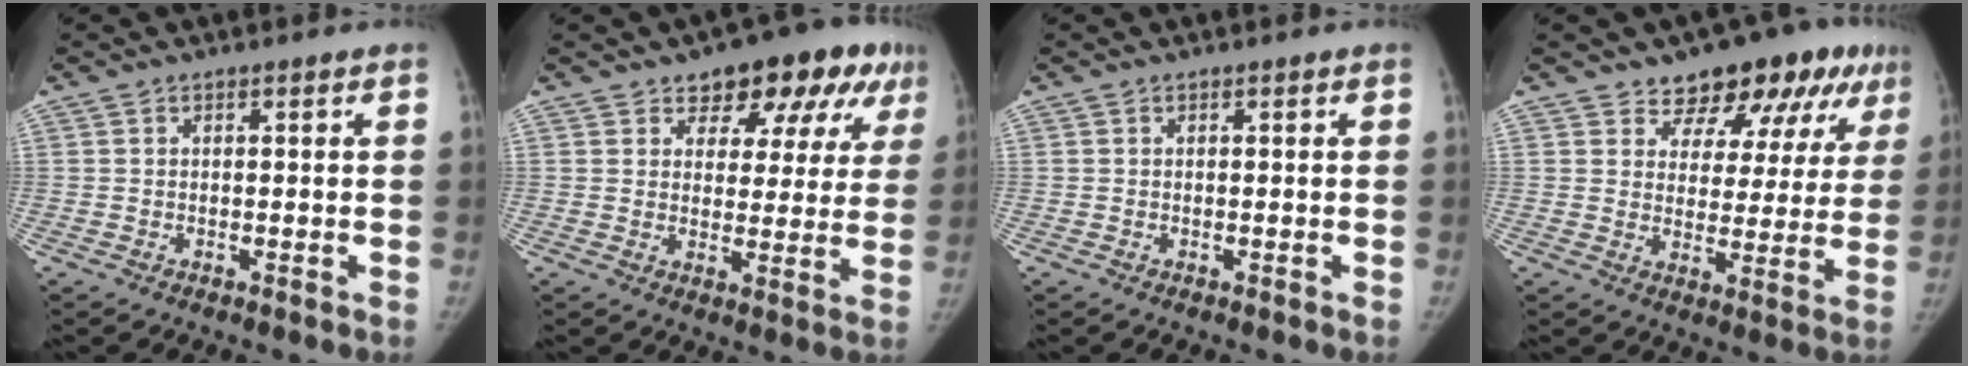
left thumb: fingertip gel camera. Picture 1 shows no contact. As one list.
[{"total": 13.6, "force": [7.8, 7.7, 7.9], "torque": [-0.042, -0.016, 0.097]}, {"total": 0.0}, {"total": 14.2, "force": [9.2, 8.1, 7.0], "torque": [-0.031, -0.031, 0.116]}]